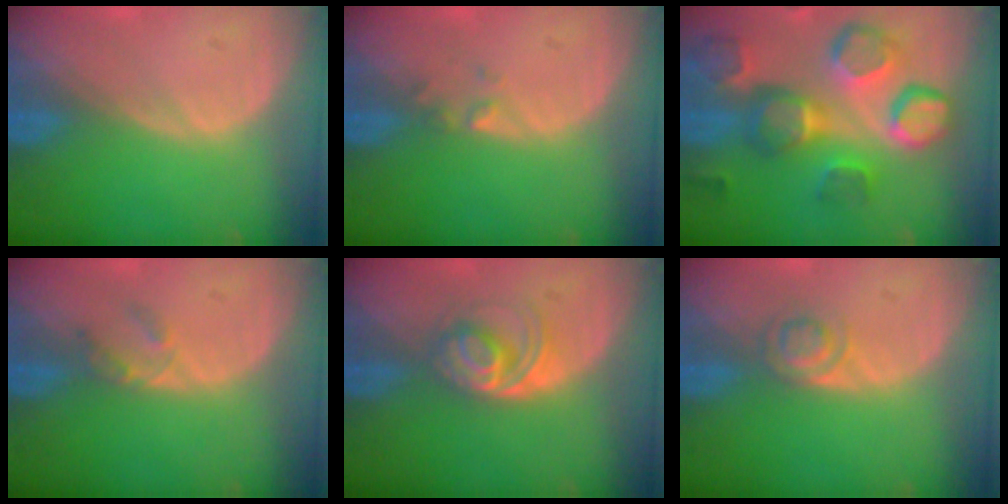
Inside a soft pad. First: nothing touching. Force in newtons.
{"total": 1.3, "press": 1.0, "slide": 0.8}
{"total": 12.4, "press": 11.1, "slide": 5.6}
{"total": 2.3, "press": 2.0, "slide": 1.1}
{"total": 5.2, "press": 4.9, "slide": 1.7}
{"total": 3.0, "press": 2.9, "slide": 0.2}